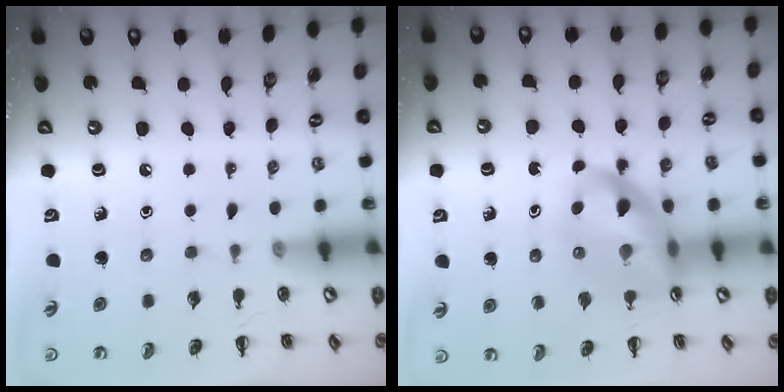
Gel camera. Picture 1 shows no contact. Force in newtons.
{"total": 12.9, "press": 12.3, "slide": 3.8}